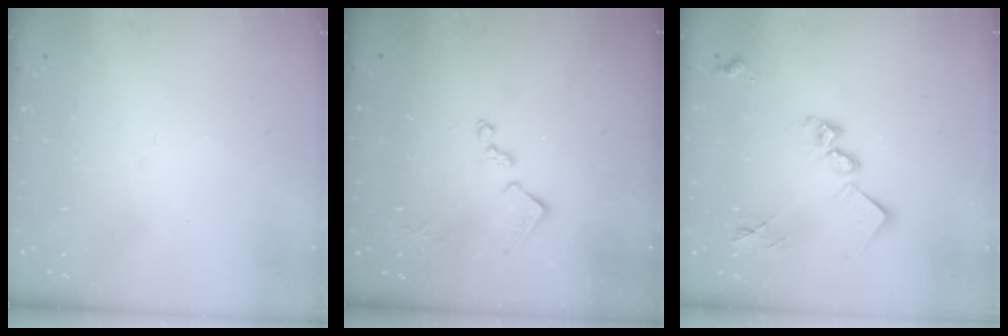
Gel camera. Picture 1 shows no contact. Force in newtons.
{"total": 10.0, "press": 10.0, "slide": 0.3}
{"total": 15.6, "press": 15.5, "slide": 0.9}